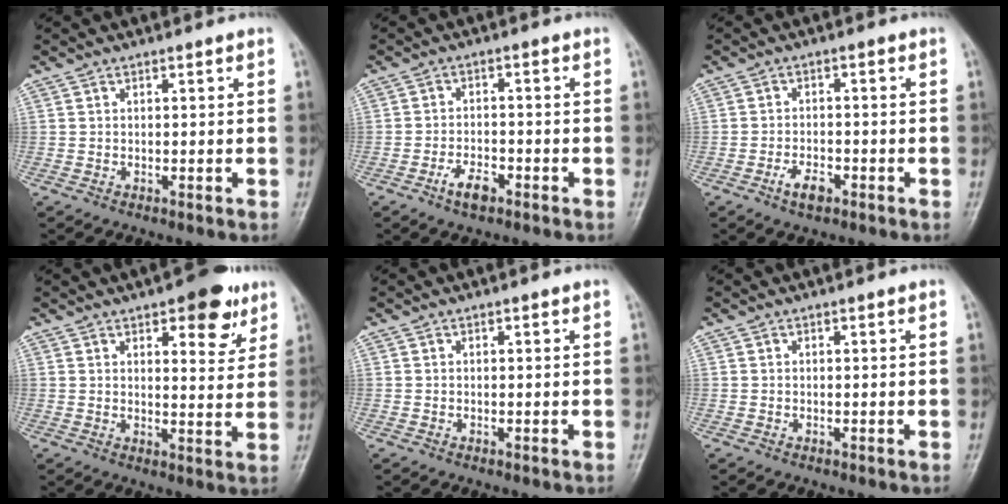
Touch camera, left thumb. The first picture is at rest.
{"total": 4.3, "force": [-2.6, 2.0, 2.8], "torque": [-0.047, 0.016, -0.046]}
{"total": 3.8, "force": [-2.1, 1.8, 2.5], "torque": [-0.042, 0.011, -0.038]}
{"total": 9.9, "force": [5.7, 4.1, 7.0], "torque": [-0.060, -0.026, 0.072]}
{"total": 0.0}
{"total": 0.0}